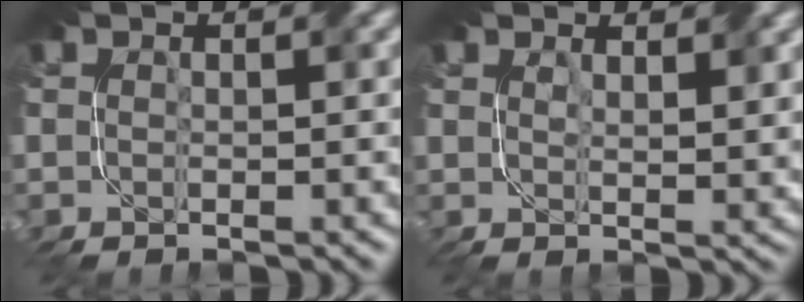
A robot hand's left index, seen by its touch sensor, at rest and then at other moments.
{"total": 2.9, "force": [2.2, 0.9, 1.8], "torque": [-0.036, 0.000, 0.039]}